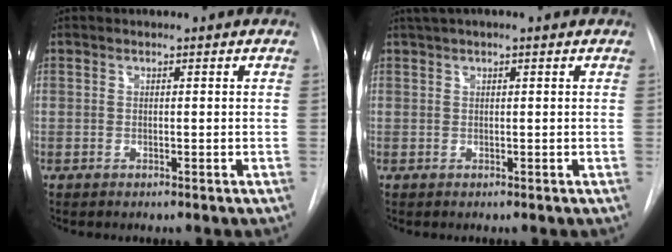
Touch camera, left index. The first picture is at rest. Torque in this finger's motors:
{"motor_torque": [0.39, -0.52, 0.18, 0.05]}